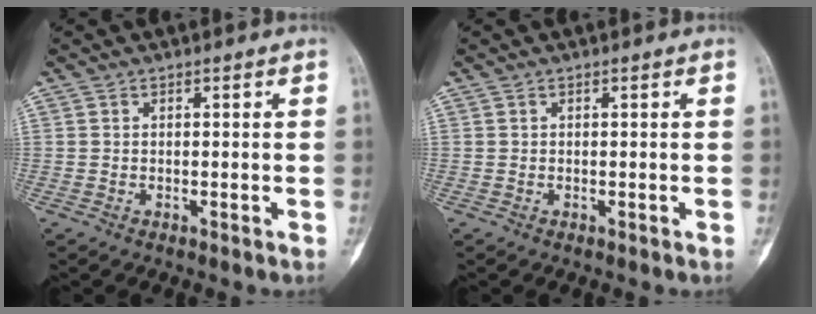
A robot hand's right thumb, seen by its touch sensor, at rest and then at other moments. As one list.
[{"total": 0.0}]